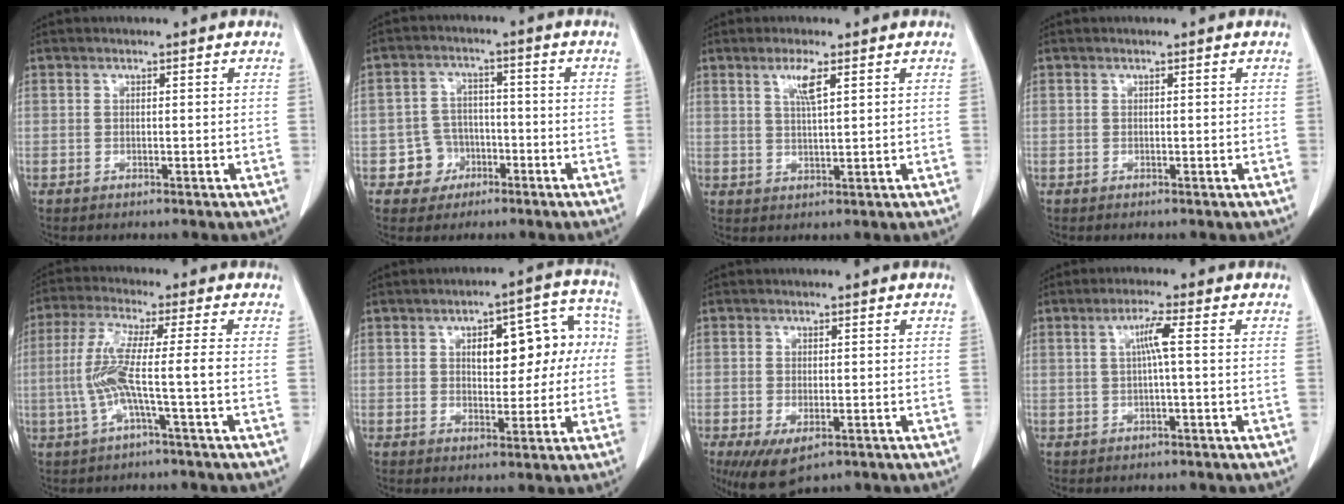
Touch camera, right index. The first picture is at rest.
{"total": 5.1, "force": [-2.2, 4.5, 0.5], "torque": [0.001, 0.016, -0.032]}
{"total": 3.6, "force": [1.8, 0.2, 3.1], "torque": [-0.062, -0.001, 0.035]}
{"total": 0.0}
{"total": 7.8, "force": [-1.6, -0.6, 7.6], "torque": [-0.163, 0.008, -0.032]}
{"total": 11.1, "force": [1.6, 5.1, 9.7], "torque": [-0.114, 0.044, 0.025]}
{"total": 6.3, "force": [-3.4, 2.7, 4.6], "torque": [-0.077, -0.016, -0.050]}
{"total": 3.3, "force": [0.4, -0.4, 3.2], "torque": [-0.063, 0.006, 0.007]}